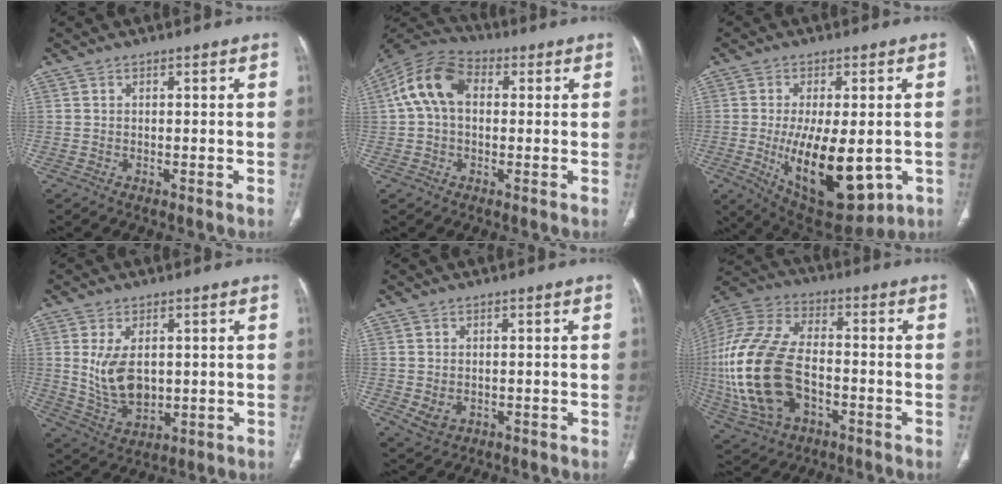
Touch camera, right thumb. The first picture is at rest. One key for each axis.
{"total": 11.5, "fx": 1.7, "fy": 7.8, "fz": 8.2, "tx": -0.156, "ty": 0.034, "tz": 0.020}
{"total": 18.3, "fx": -3.8, "fy": 8.4, "fz": 15.8, "tx": -0.245, "ty": -0.021, "tz": -0.031}
{"total": 9.7, "fx": 1.2, "fy": 5.9, "fz": 7.6, "tx": -0.132, "ty": -0.014, "tz": 0.043}
{"total": 3.1, "fx": -0.4, "fy": 2.5, "fz": 1.9, "tx": -0.036, "ty": -0.003, "tz": 0.006}
{"total": 25.4, "fx": -4.5, "fy": 15.5, "fz": 19.5, "tx": -0.451, "ty": 0.007, "tz": -0.069}